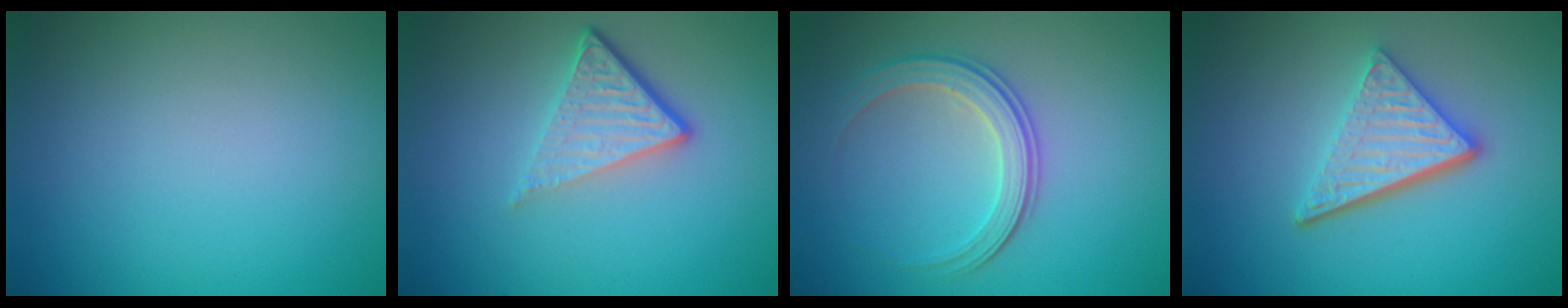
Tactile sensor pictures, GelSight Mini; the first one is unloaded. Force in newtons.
{"total": 4.2, "press": 2.7, "slide": 3.2}
{"total": 2.9, "press": 2.7, "slide": 1.0}
{"total": 4.4, "press": 3.3, "slide": 2.9}